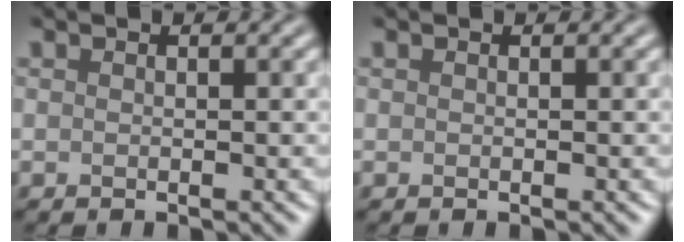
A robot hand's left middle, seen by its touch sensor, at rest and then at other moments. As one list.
[{"total": 0.0}]